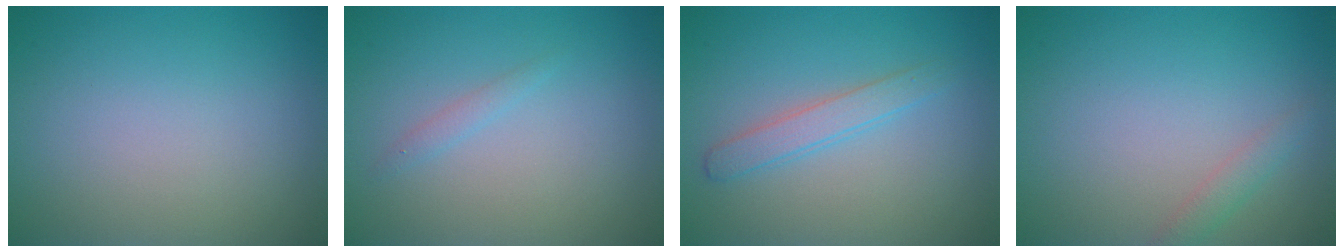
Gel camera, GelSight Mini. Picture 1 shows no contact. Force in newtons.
{"total": 0.8, "press": 0.8, "slide": 0.1}
{"total": 2.1, "press": 2.1, "slide": 0.0}
{"total": 1.3, "press": 1.3, "slide": 0.1}